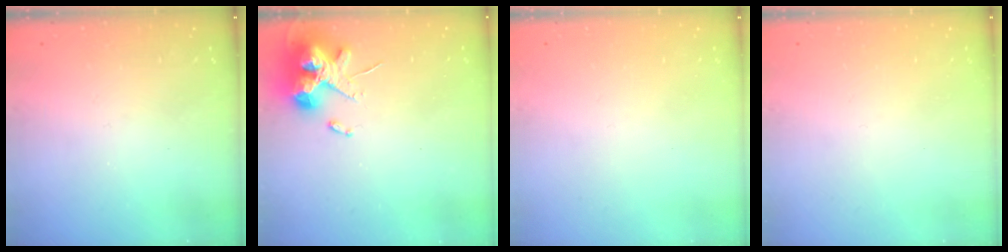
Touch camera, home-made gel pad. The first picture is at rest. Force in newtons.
{"total": 13.6, "press": 13.4, "slide": 2.1}
{"total": 0.0}
{"total": 0.0}